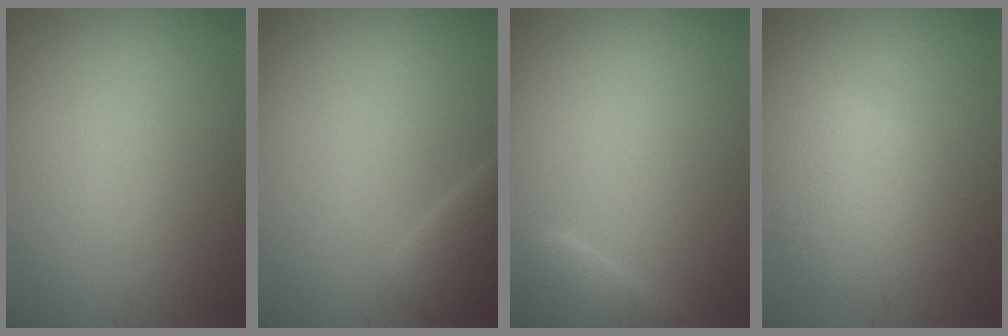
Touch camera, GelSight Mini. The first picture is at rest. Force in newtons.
{"total": 3.2, "press": 3.2, "slide": 0.3}
{"total": 2.6, "press": 2.5, "slide": 0.3}
{"total": 3.8, "press": 3.8, "slide": 0.1}